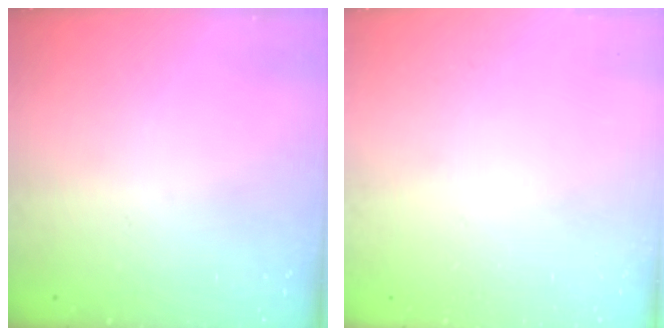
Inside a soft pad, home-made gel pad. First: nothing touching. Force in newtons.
{"total": 0.0}